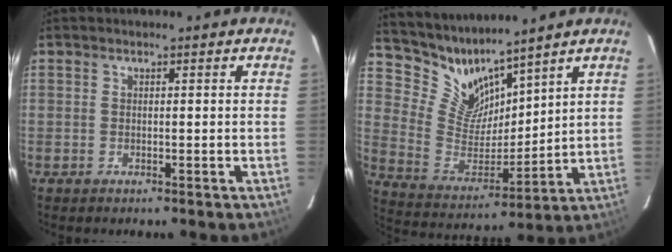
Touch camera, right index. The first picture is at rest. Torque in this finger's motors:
{"motor_torque": [-0.04, 0.16, -0.05, -0.01]}